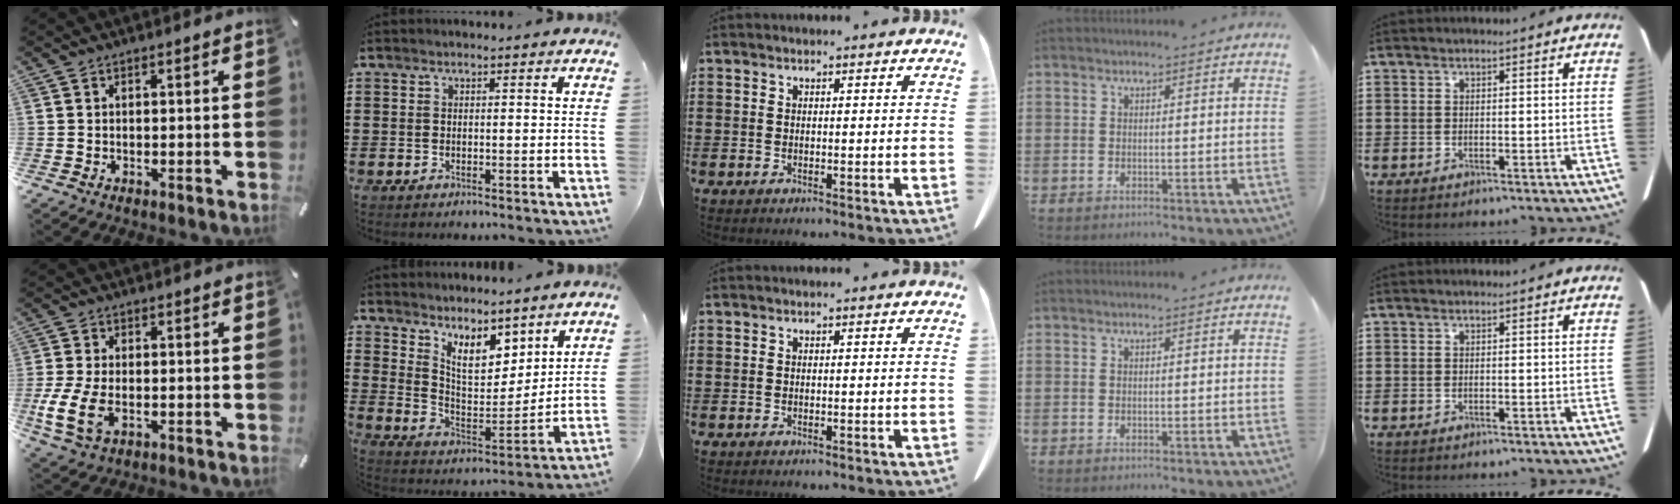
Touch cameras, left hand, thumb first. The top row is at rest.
{"thumb": {"total": 8.9, "force": [-2.1, 5.2, 6.9], "torque": [-0.154, -0.005, -0.034]}, "index": {"total": 7.8, "force": [6.2, 3.2, 3.5], "torque": [-0.071, -0.037, 0.110]}}